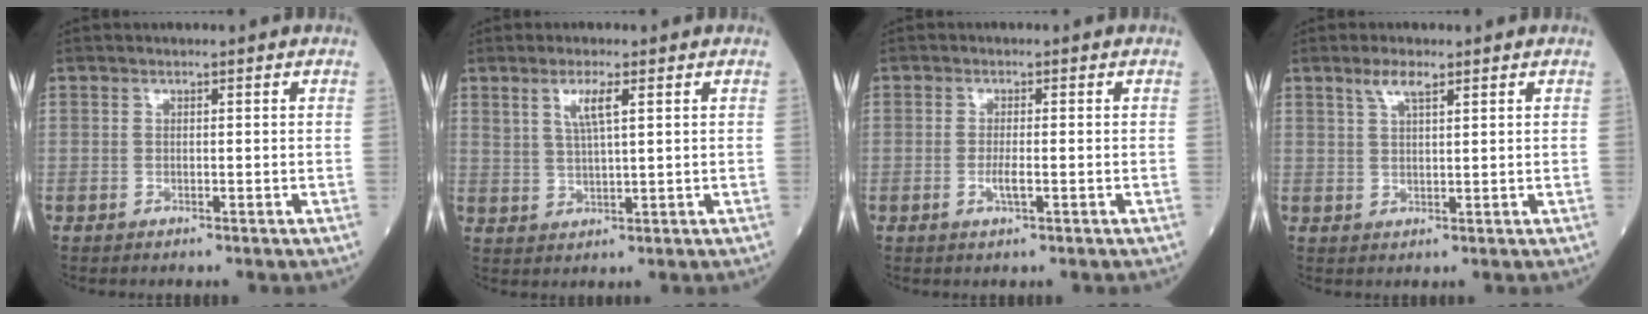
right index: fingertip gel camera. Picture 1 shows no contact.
{"total": 3.9, "force": [1.9, 0.3, 3.4], "torque": [-0.069, 0.001, 0.040]}
{"total": 2.1, "force": [-0.5, 0.1, 2.0], "torque": [-0.042, -0.003, -0.008]}
{"total": 3.1, "force": [2.1, 0.5, 2.2], "torque": [-0.048, 0.006, 0.044]}